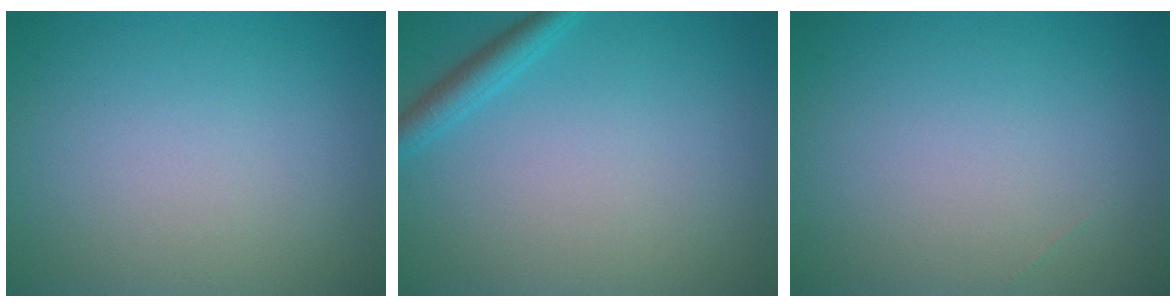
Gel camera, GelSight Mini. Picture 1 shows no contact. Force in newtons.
{"total": 2.0, "press": 2.0, "slide": 0.2}
{"total": 0.0}